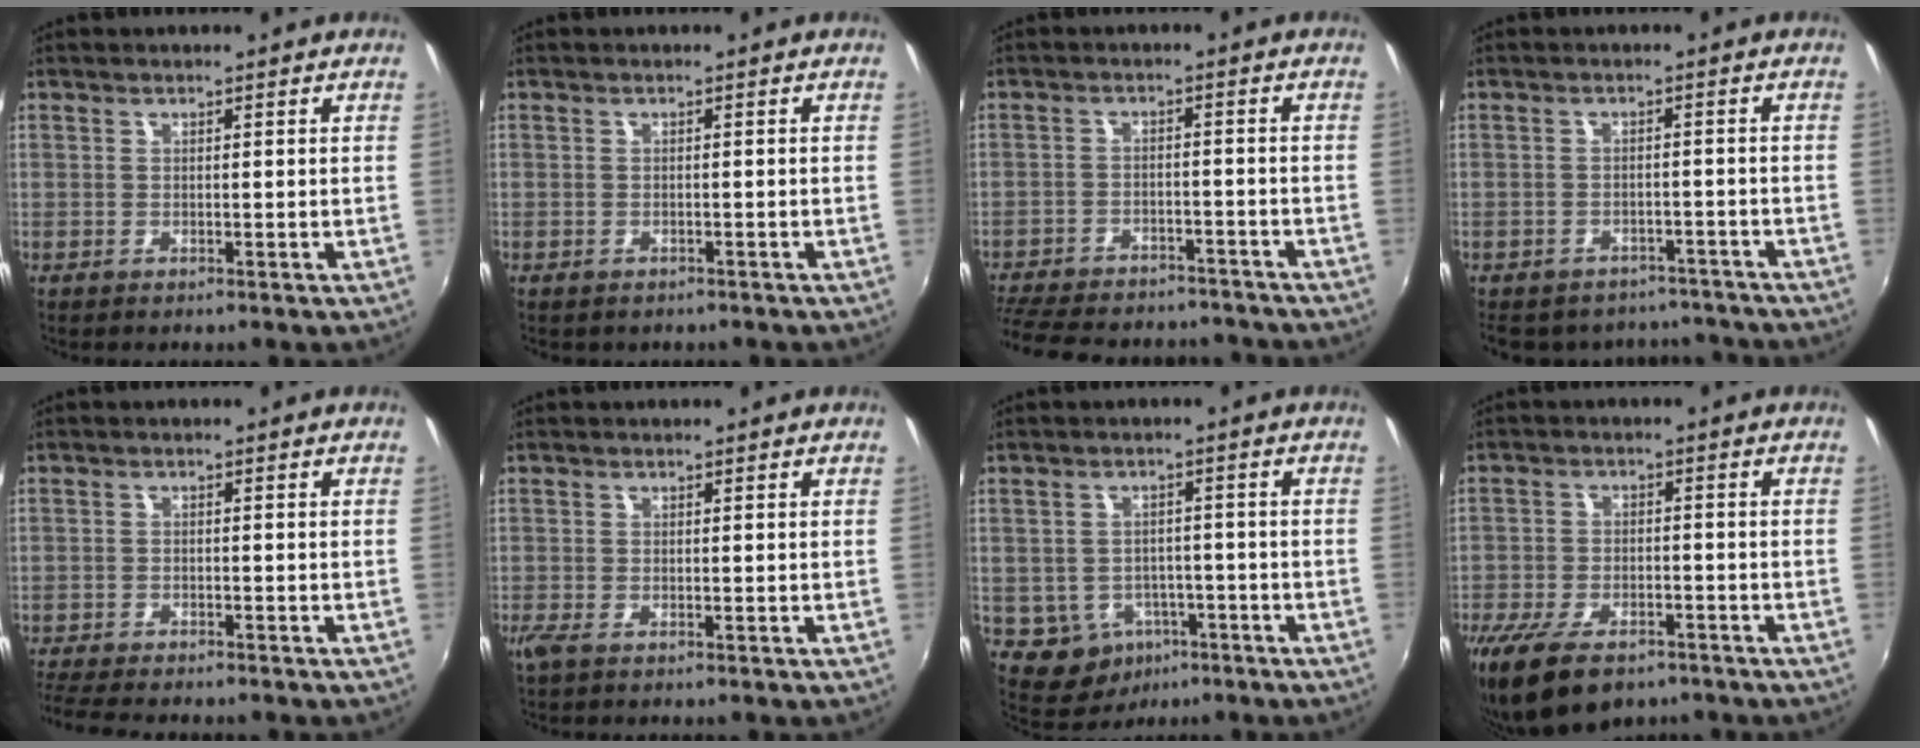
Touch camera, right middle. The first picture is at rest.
{"total": 1.4, "force": [-1.0, 0.8, 0.5], "torque": [-0.013, -0.004, -0.011]}
{"total": 20.6, "force": [-17.5, 7.5, 8.0], "torque": [-0.187, 0.001, -0.238]}
{"total": 12.9, "force": [-10.9, 5.8, 3.7], "torque": [-0.086, 0.008, -0.130]}
{"total": 7.7, "force": [-6.9, 1.0, 3.1], "torque": [-0.084, -0.026, -0.116]}
{"total": 1.7, "force": [-0.9, 0.3, 1.4], "torque": [-0.029, -0.007, -0.018]}
{"total": 7.5, "force": [-3.6, 6.2, 2.2], "torque": [-0.060, 0.008, -0.032]}
{"total": 12.9, "force": [-9.1, 5.9, 7.1], "torque": [-0.166, -0.032, -0.154]}